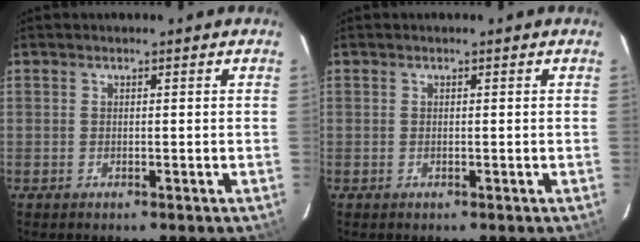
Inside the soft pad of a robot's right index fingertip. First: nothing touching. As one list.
[{"total": 0.0}]